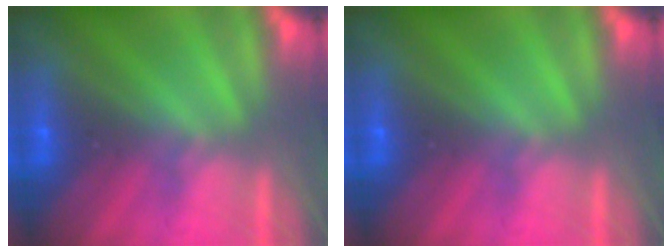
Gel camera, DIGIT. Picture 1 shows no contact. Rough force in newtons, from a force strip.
{"total": 0.0}